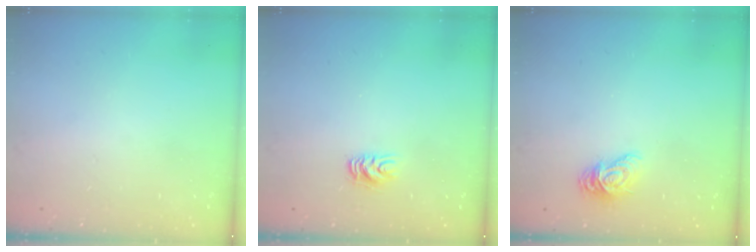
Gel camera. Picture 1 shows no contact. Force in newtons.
{"total": 5.7, "press": 5.7, "slide": 0.6}
{"total": 9.4, "press": 9.4, "slide": 0.3}